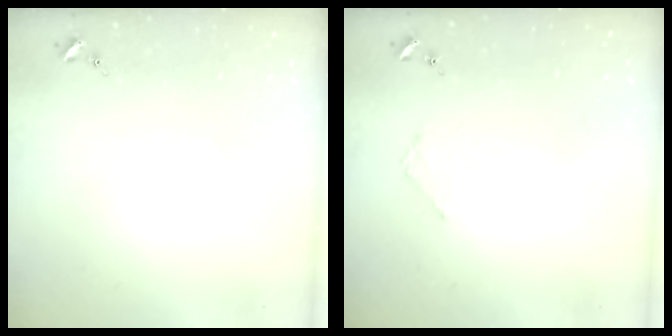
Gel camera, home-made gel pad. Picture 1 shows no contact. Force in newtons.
{"total": 1.8, "press": 1.8, "slide": 0.2}